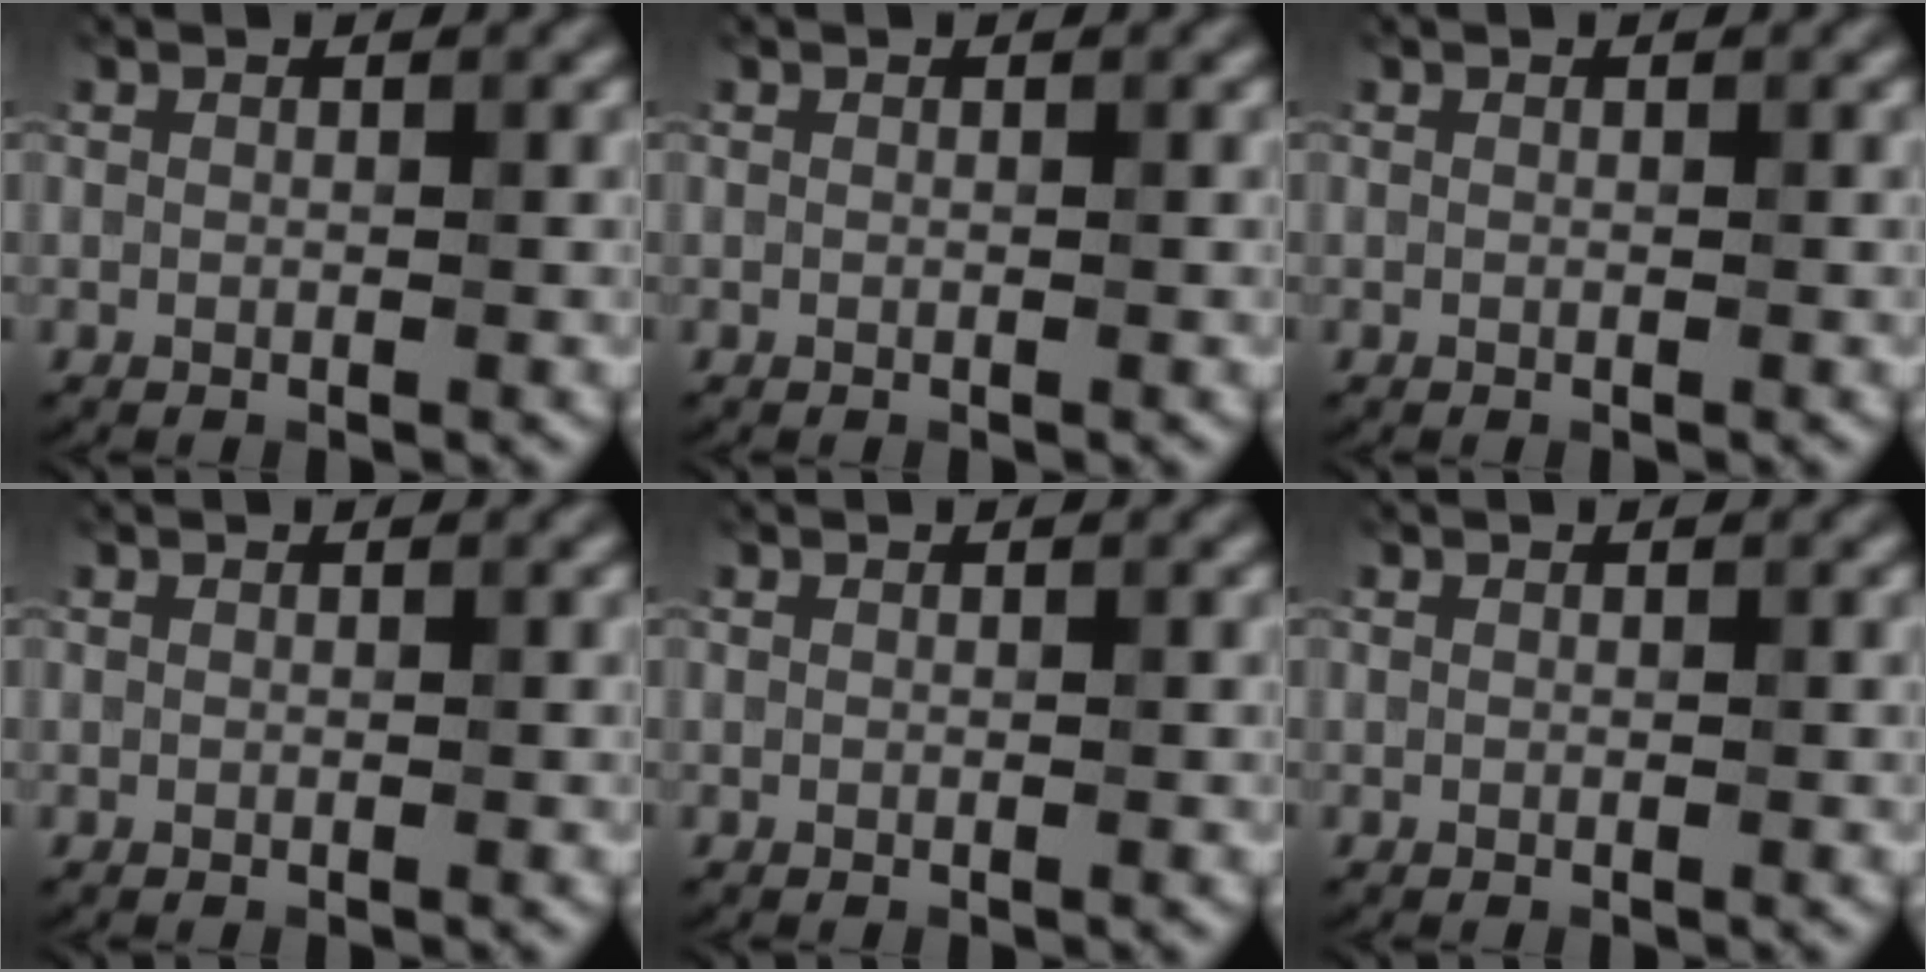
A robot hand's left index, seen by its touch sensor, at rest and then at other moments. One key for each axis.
{"total": 0.0}
{"total": 0.0}
{"total": 0.0}
{"total": 0.0}
{"total": 0.0}